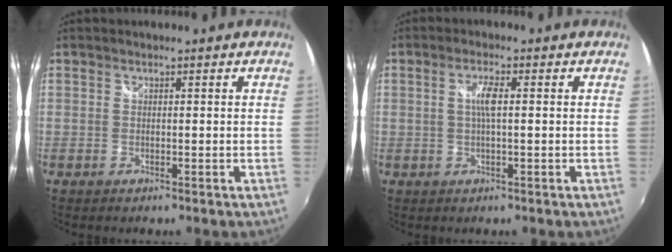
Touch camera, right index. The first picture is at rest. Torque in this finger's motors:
{"motor_torque": [0.10, -0.05, 0.29, 0.08]}